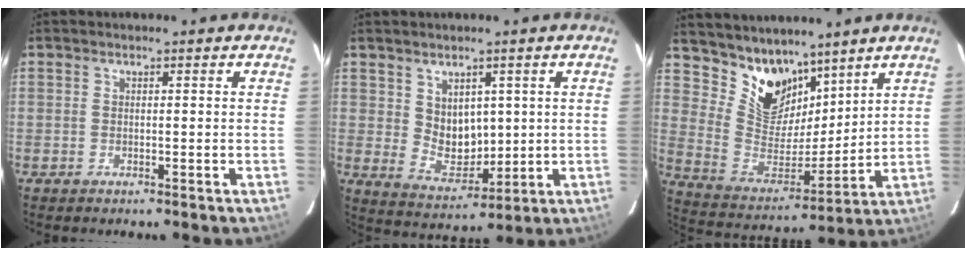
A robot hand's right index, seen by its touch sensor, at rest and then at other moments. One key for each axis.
{"total": 7.2, "fx": 2.2, "fy": 5.6, "fz": 3.9, "tx": -0.065, "ty": -0.006, "tz": 0.061}
{"total": 13.5, "fx": 10.0, "fy": 7.6, "fz": 4.8, "tx": -0.102, "ty": 0.000, "tz": 0.200}